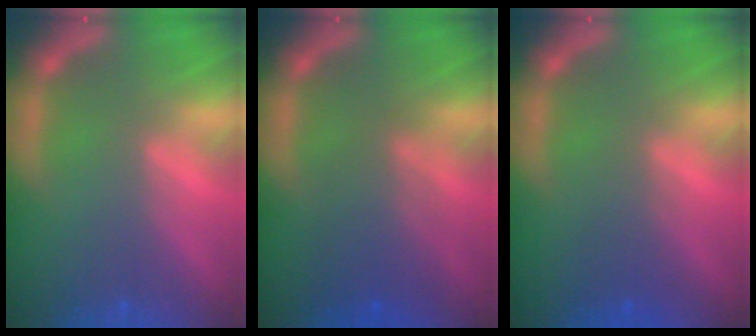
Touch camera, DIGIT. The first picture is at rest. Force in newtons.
{"total": 4.6}
{"total": 2.0}